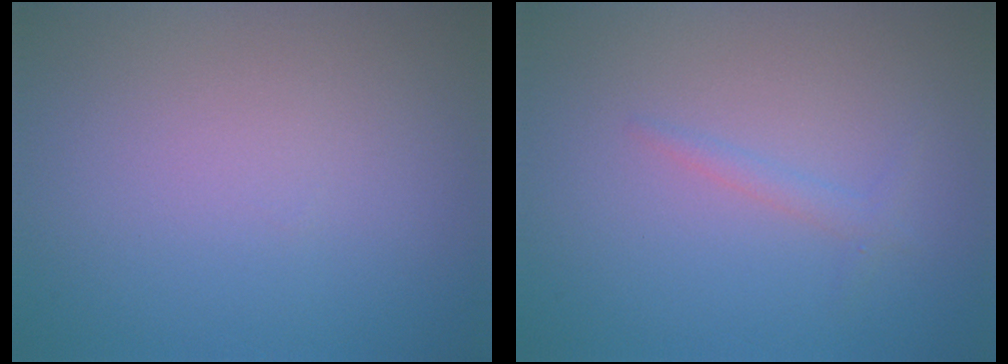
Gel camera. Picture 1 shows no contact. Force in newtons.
{"total": 1.0, "press": 1.0, "slide": 0.1}